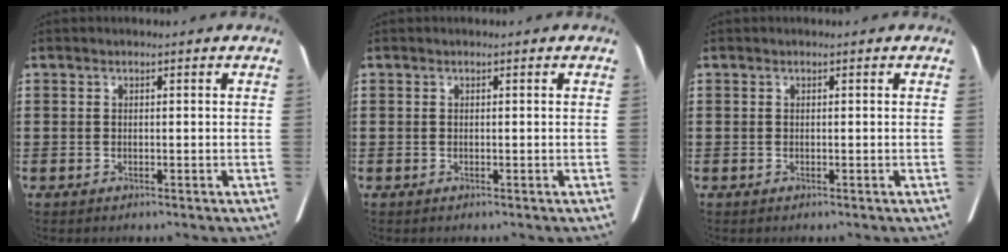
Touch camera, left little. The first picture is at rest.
{"total": 0.0}
{"total": 0.0}